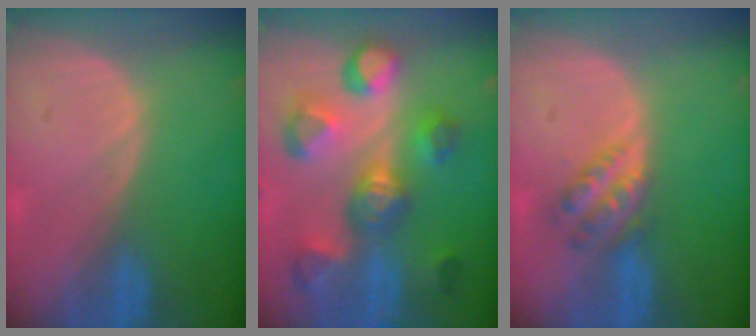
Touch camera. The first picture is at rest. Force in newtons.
{"total": 10.5, "press": 9.8, "slide": 3.8}
{"total": 4.8, "press": 4.3, "slide": 2.0}